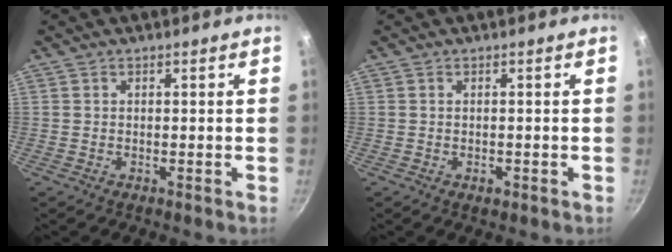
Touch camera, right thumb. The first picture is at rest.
{"total": 1.3, "force": [-0.5, 0.7, 1.0], "torque": [-0.014, 0.001, -0.008]}